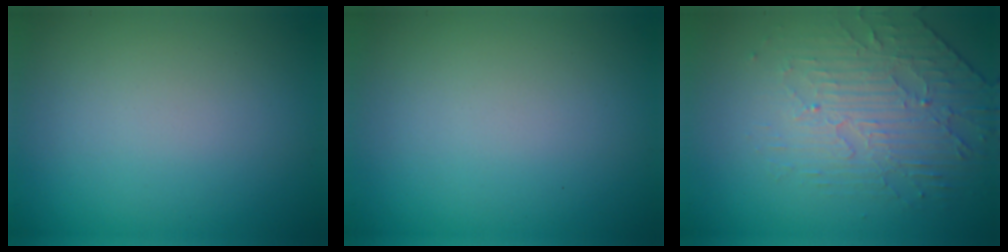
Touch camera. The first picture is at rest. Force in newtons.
{"total": 0.0}
{"total": 4.7, "press": 3.4, "slide": 3.2}